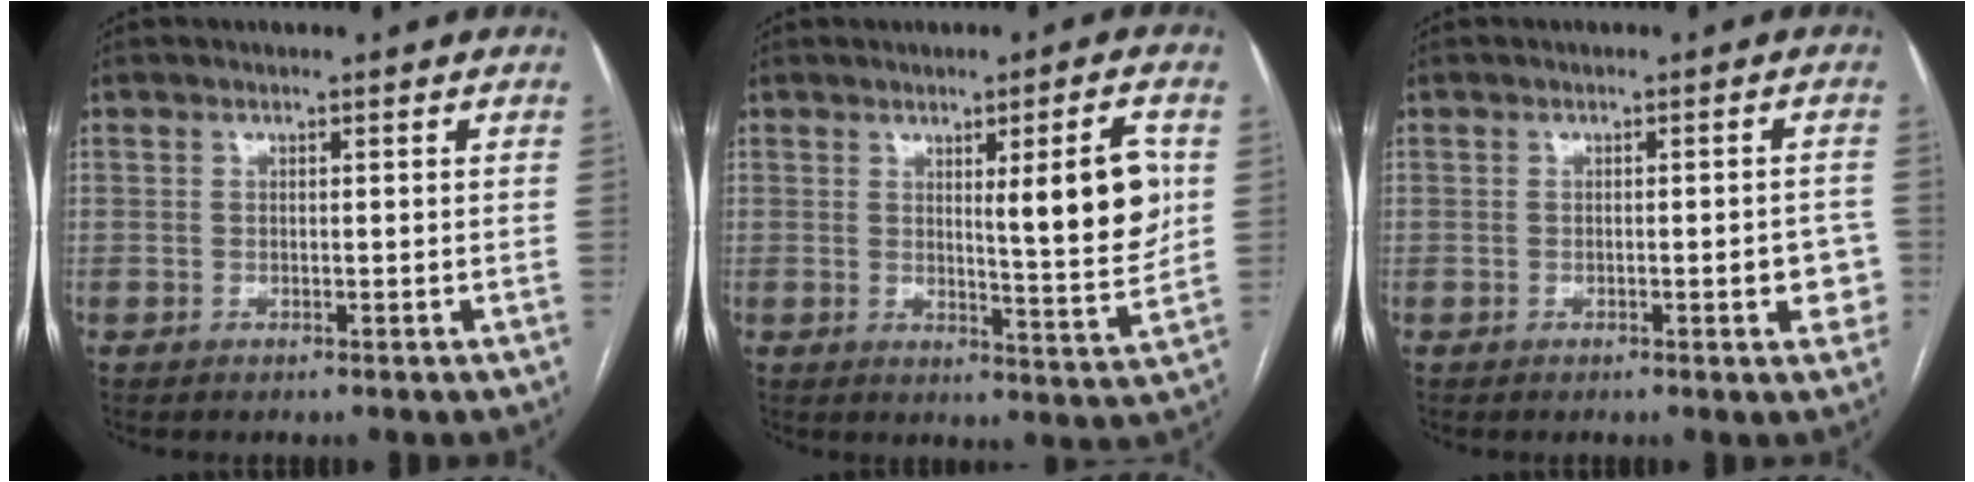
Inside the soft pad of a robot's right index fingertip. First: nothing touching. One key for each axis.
{"total": 10.1, "fx": 2.1, "fy": 1.0, "fz": 9.8, "tx": -0.128, "ty": -0.012, "tz": 0.028}
{"total": 4.0, "fx": -1.2, "fy": 1.1, "fz": 3.6, "tx": -0.035, "ty": 0.005, "tz": -0.014}